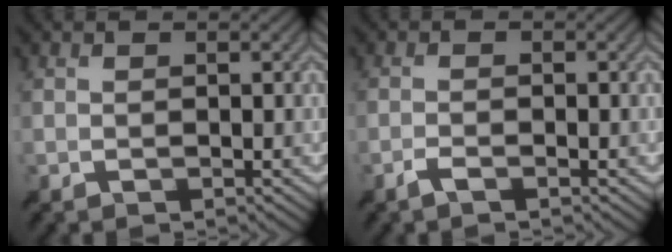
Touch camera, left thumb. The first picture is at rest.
{"total": 1.4, "force": [-1.0, 0.2, 1.0], "torque": [-0.015, 0.005, -0.024]}